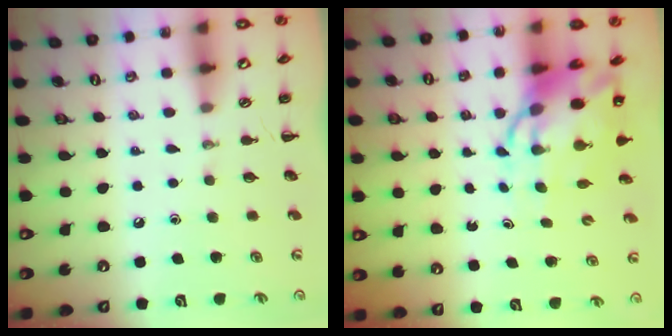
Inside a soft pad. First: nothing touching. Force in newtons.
{"total": 10.0, "press": 9.7, "slide": 2.5}